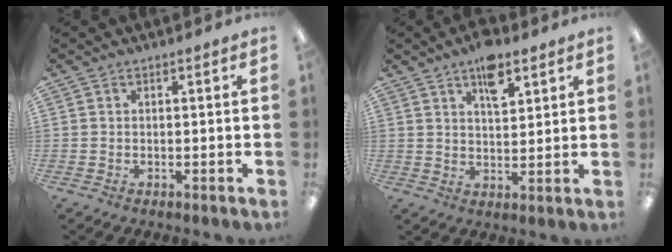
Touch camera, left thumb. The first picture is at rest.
{"total": 8.3, "force": [5.4, 3.8, 5.0], "torque": [-0.063, -0.026, 0.089]}